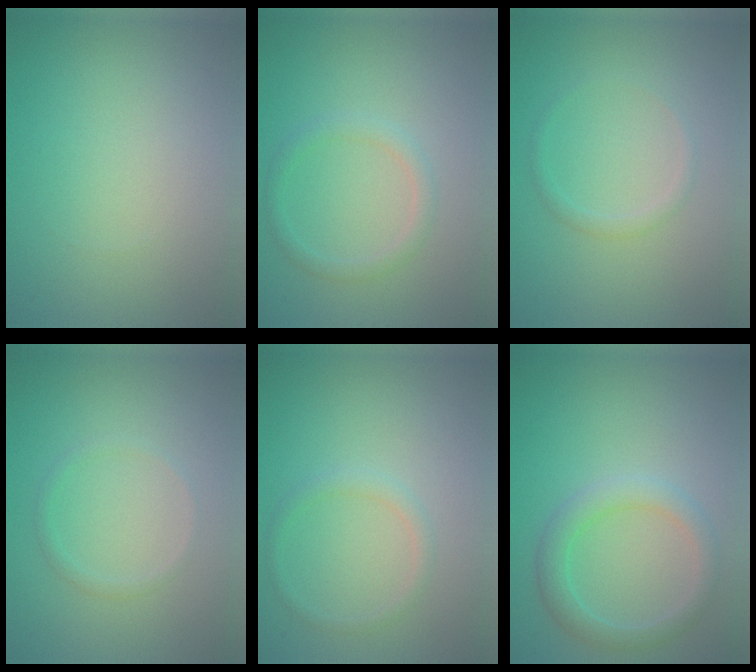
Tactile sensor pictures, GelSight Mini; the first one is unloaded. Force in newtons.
{"total": 1.6, "press": 1.6, "slide": 0.1}
{"total": 1.0, "press": 1.0, "slide": 0.0}
{"total": 0.9, "press": 0.9, "slide": 0.1}
{"total": 1.2, "press": 1.2, "slide": 0.0}
{"total": 2.9, "press": 2.9, "slide": 0.2}